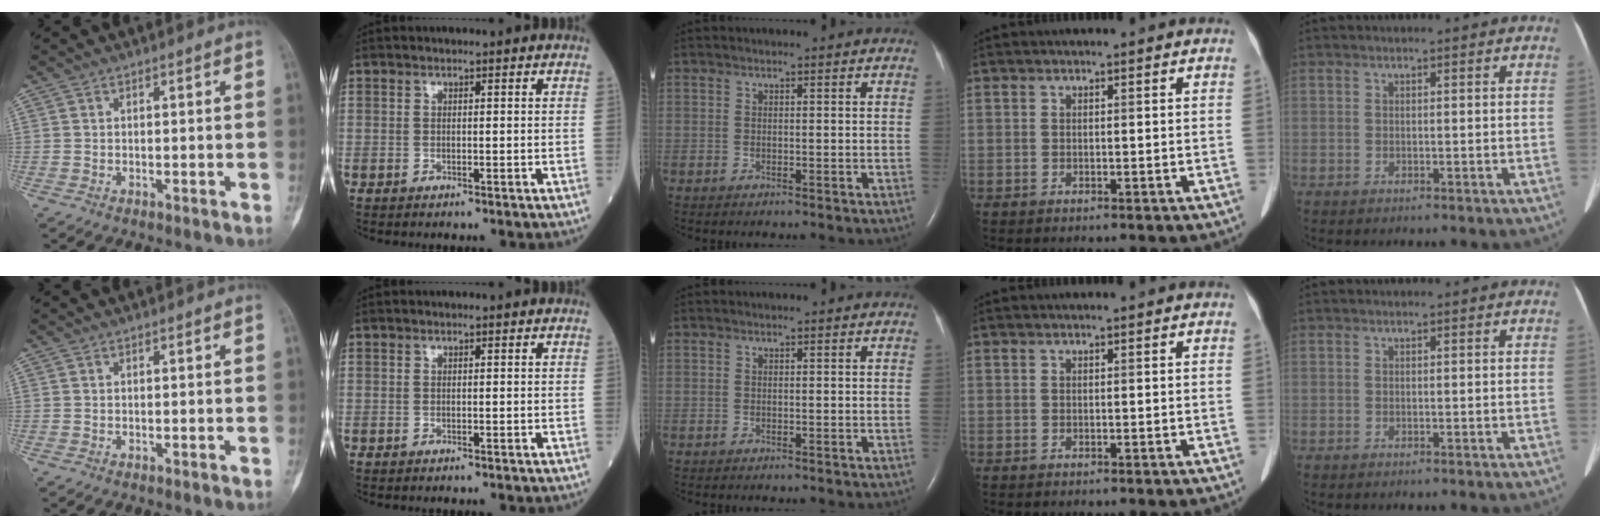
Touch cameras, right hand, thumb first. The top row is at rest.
{}